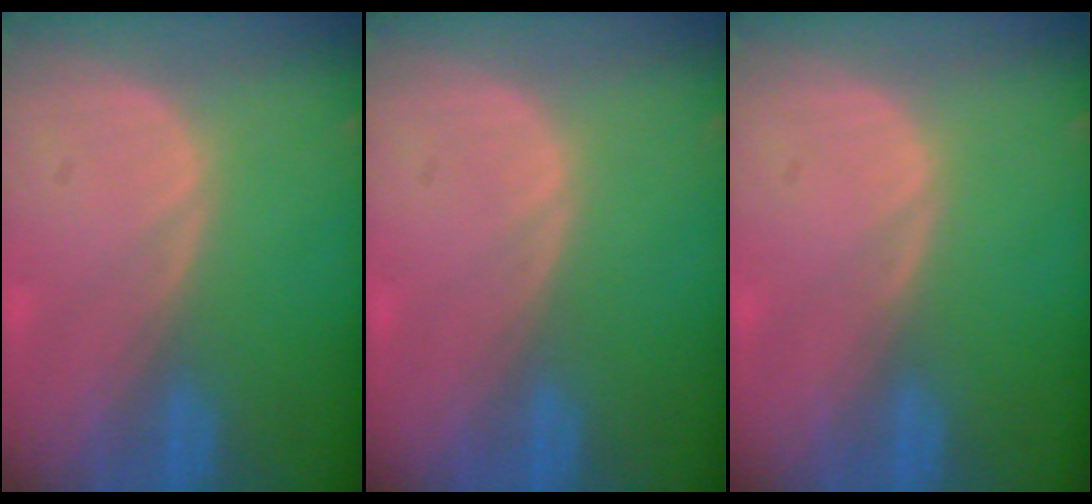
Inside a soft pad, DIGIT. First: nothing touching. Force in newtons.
{"total": 0.0}
{"total": 0.0}